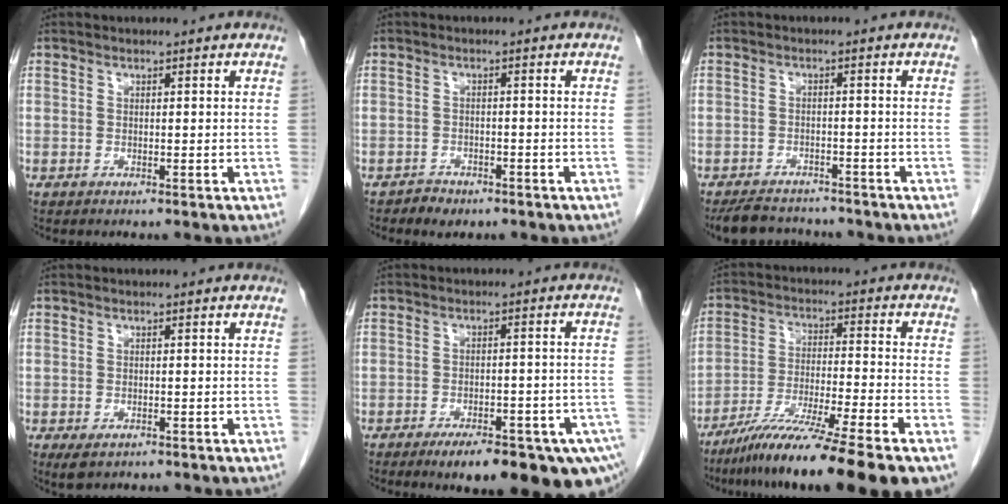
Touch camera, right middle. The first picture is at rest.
{"total": 2.6, "force": [-2.0, 1.5, 0.7], "torque": [-0.014, 0.002, -0.024]}
{"total": 7.0, "force": [-6.5, 2.0, 1.7], "torque": [-0.028, -0.005, -0.097]}
{"total": 2.4, "force": [-1.4, 1.3, 1.4], "torque": [-0.024, -0.004, -0.014]}
{"total": 16.1, "force": [-10.7, 4.2, 11.2], "torque": [-0.101, 0.005, -0.138]}
{"total": 17.6, "force": [-12.7, -0.2, 12.1], "torque": [-0.182, -0.041, -0.211]}